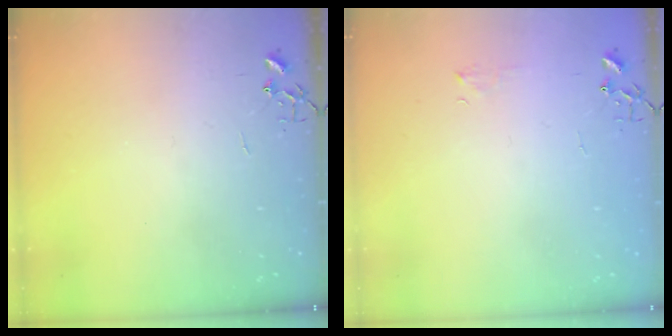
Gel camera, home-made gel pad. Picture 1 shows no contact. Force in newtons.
{"total": 3.8, "press": 3.8, "slide": 0.5}